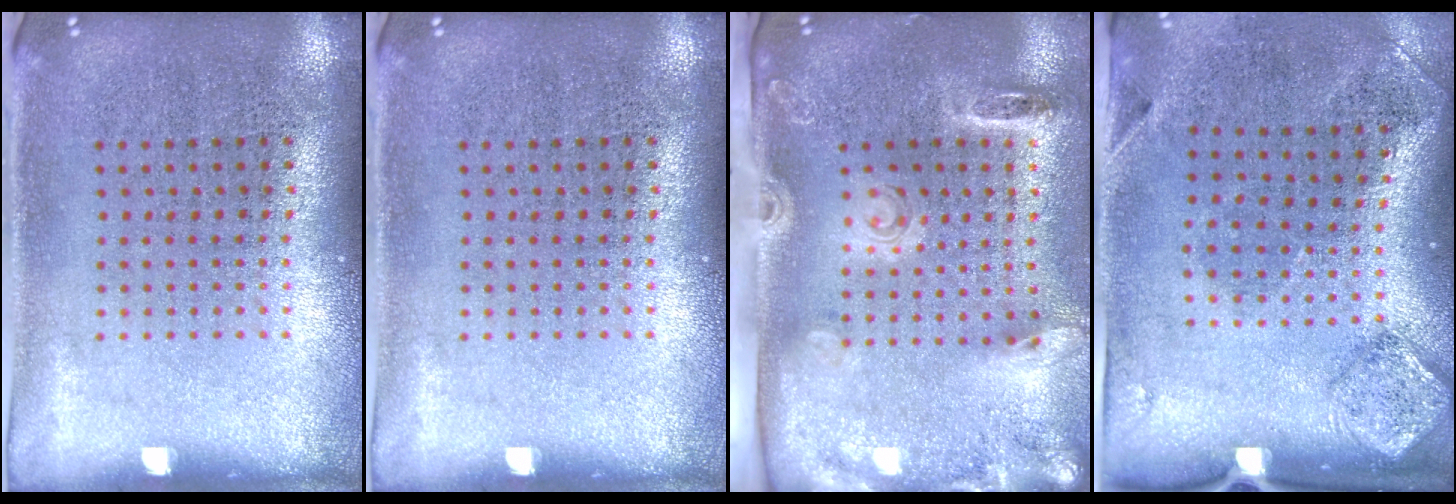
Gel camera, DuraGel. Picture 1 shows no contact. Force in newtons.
{"total": 0.0}
{"total": 2.7, "press": 1.9, "slide": 1.9}
{"total": 2.0, "press": 1.1, "slide": 1.7}